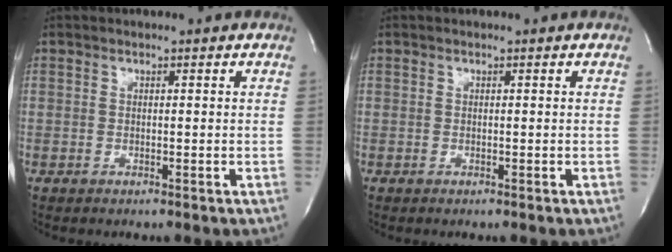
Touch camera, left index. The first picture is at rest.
{"total": 0.0}